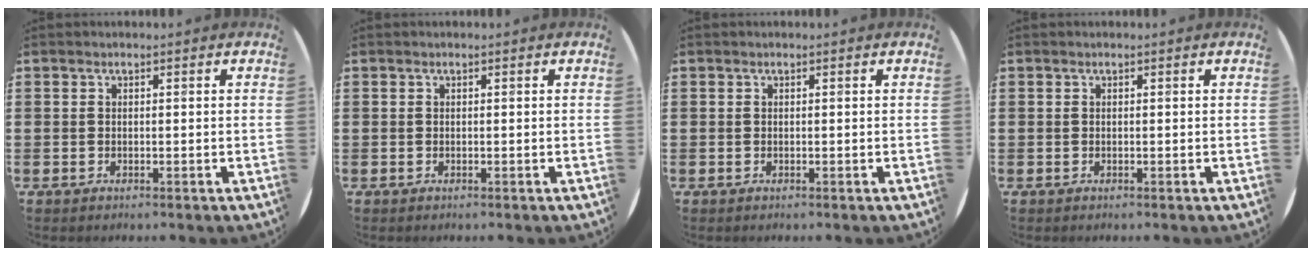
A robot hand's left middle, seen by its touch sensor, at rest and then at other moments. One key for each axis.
{"total": 0.0}
{"total": 0.0}
{"total": 0.0}